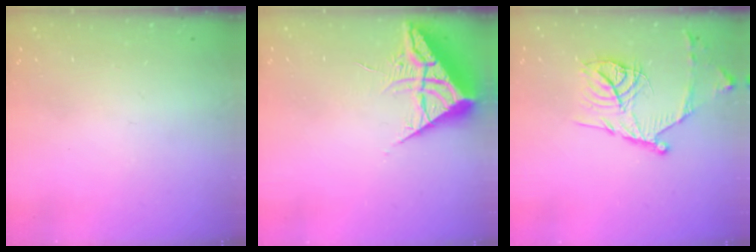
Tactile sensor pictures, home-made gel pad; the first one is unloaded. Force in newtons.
{"total": 7.1, "press": 7.1, "slide": 0.4}
{"total": 16.5, "press": 16.5, "slide": 1.6}